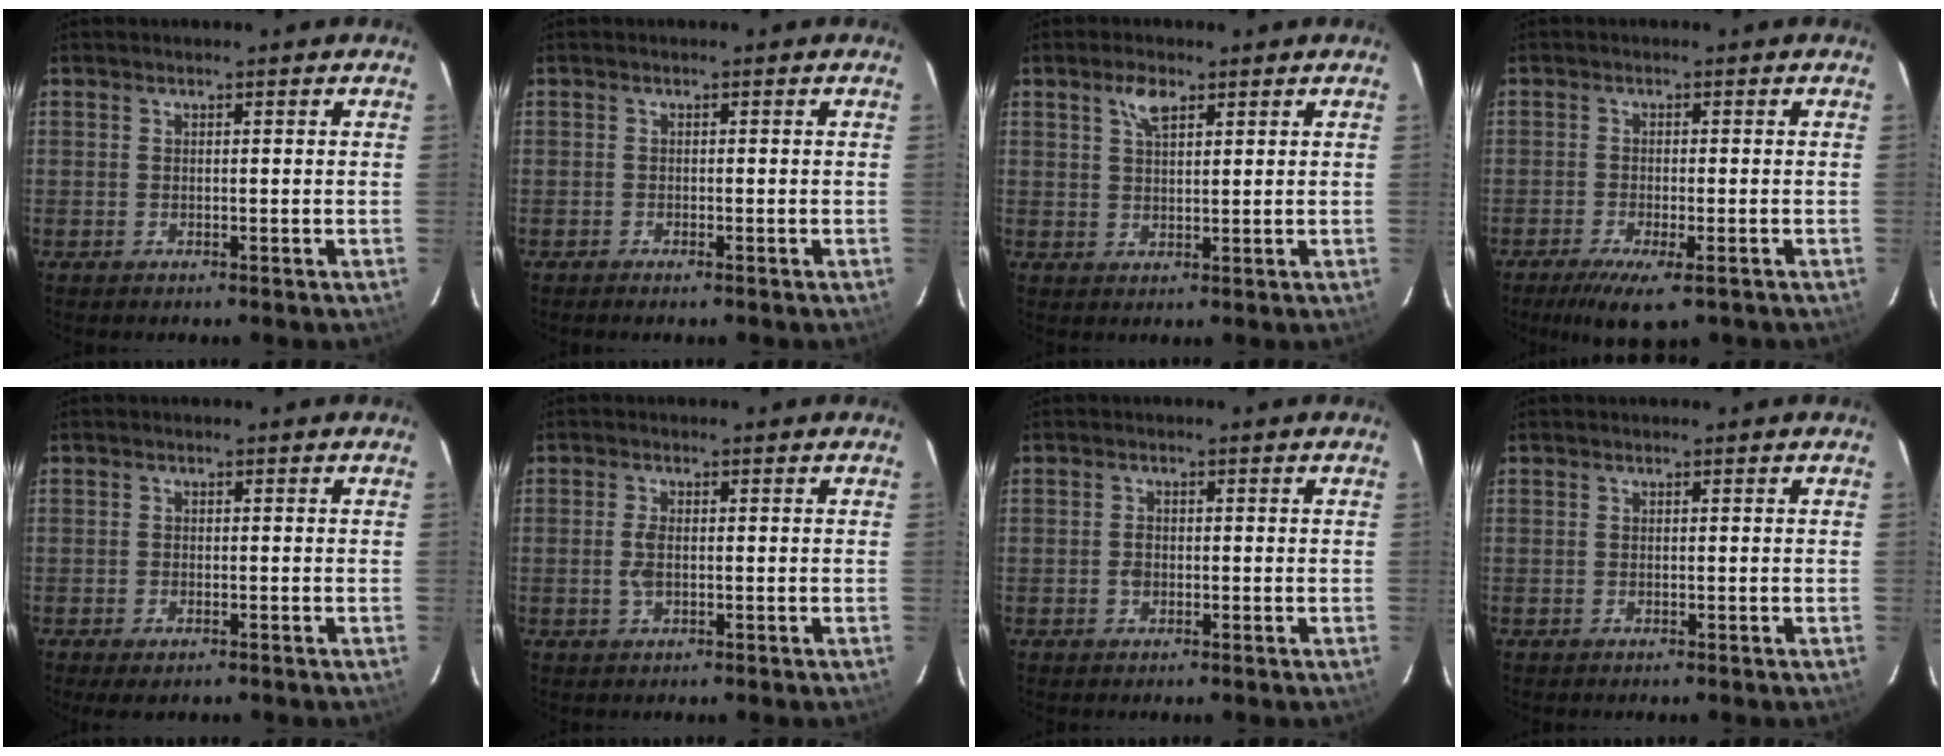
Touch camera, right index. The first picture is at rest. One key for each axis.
{"total": 0.9, "fx": -0.7, "fy": 0.1, "fz": 0.4, "tx": -0.011, "ty": -0.001, "tz": -0.015}
{"total": 3.7, "fx": 2.1, "fy": 1.6, "fz": 2.6, "tx": -0.049, "ty": 0.008, "tz": 0.040}
{"total": 7.4, "fx": -4.9, "fy": 1.9, "fz": 5.2, "tx": -0.113, "ty": -0.027, "tz": -0.080}
{"total": 2.5, "fx": -1.6, "fy": 1.3, "fz": 1.4, "tx": -0.032, "ty": -0.006, "tz": -0.028}
{"total": 2.5, "fx": -0.3, "fy": 1.2, "fz": 2.2, "tx": -0.045, "ty": 0.002, "tz": -0.004}
{"total": 1.6, "fx": -0.4, "fy": 1.3, "fz": 0.8, "tx": -0.014, "ty": 0.005, "tz": -0.008}
{"total": 0.0}